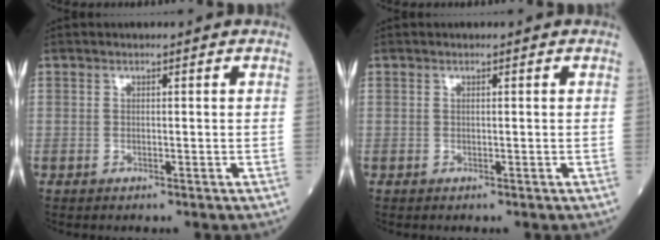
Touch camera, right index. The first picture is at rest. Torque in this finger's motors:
{"motor_torque": [-0.37, -0.06, -0.11, 0.01]}